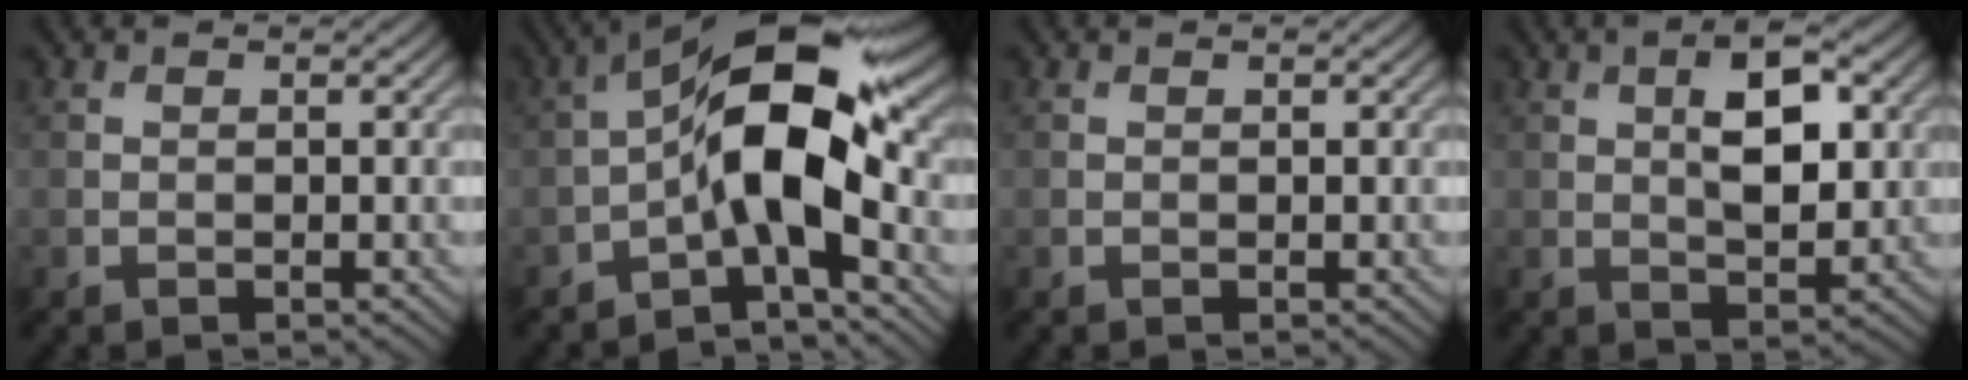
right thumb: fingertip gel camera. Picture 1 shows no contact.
{"total": 11.5, "force": [-2.4, 4.2, 10.5], "torque": [-0.179, 0.018, -0.058]}
{"total": 0.0}
{"total": 6.9, "force": [1.7, 2.9, 6.0], "torque": [-0.098, 0.007, 0.026]}